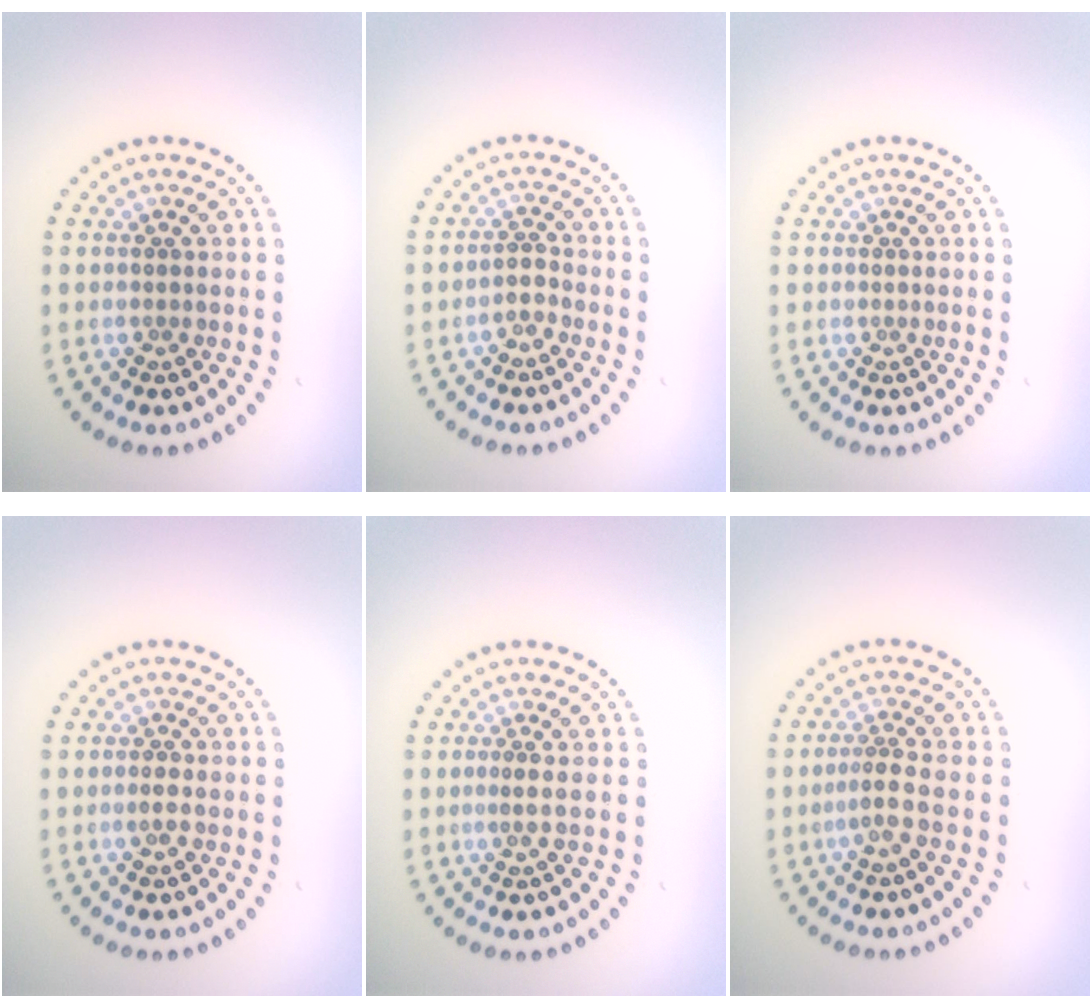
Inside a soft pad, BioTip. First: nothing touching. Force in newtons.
{"total": 1.4, "press": 1.0, "slide": 0.9}
{"total": 0.0}
{"total": 0.9, "press": 0.9, "slide": 0.3}
{"total": 0.8, "press": 0.3, "slide": 0.8}
{"total": 1.9, "press": 1.2, "slide": 1.4}